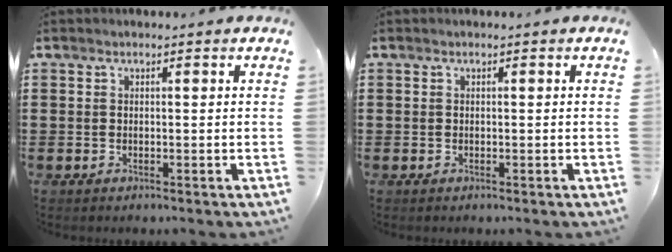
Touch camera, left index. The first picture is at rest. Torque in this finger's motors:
{"motor_torque": [0.00, 0.00, 0.00, 0.00]}